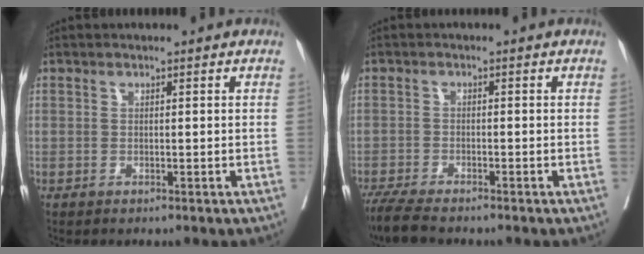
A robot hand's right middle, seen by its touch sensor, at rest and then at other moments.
{"total": 5.6, "force": [-4.8, 0.6, 2.9], "torque": [-0.052, -0.018, -0.086]}